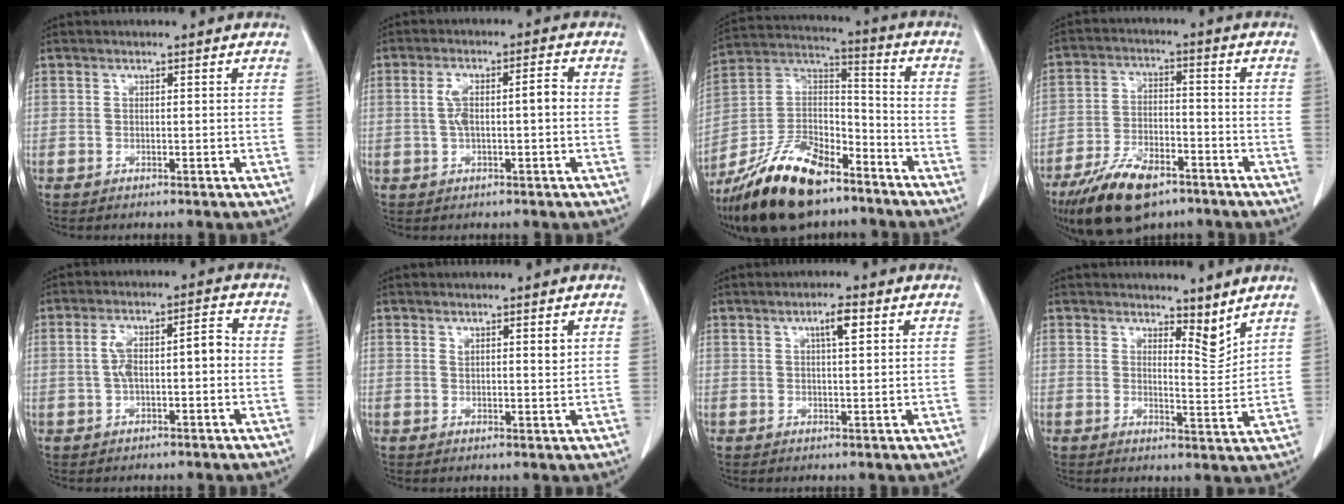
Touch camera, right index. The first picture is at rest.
{"total": 5.6, "force": [0.0, 1.7, 5.4], "torque": [-0.107, 0.023, 0.001]}
{"total": 20.3, "force": [-14.1, 8.1, 12.1], "torque": [-0.256, 0.007, -0.257]}
{"total": 12.7, "force": [-8.5, 5.5, 7.7], "torque": [-0.140, -0.009, -0.150]}
{"total": 6.6, "force": [-0.4, 2.2, 6.2], "torque": [-0.117, 0.033, -0.007]}
{"total": 2.0, "force": [1.2, 0.5, 1.6], "torque": [-0.024, -0.004, 0.019]}
{"total": 3.3, "force": [1.6, 0.5, 2.9], "torque": [-0.046, 0.002, 0.025]}
{"total": 4.6, "force": [4.0, 1.3, 1.9], "torque": [-0.020, -0.014, 0.064]}